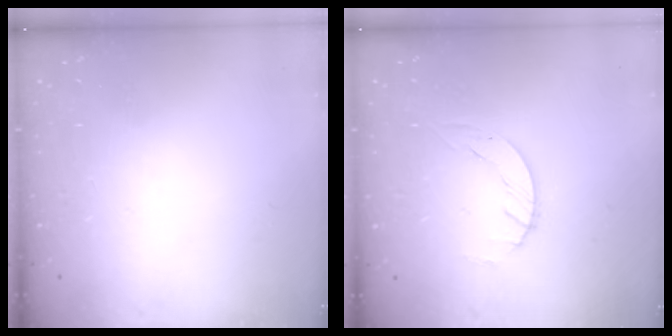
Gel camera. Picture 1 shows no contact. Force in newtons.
{"total": 1.5, "press": 1.5, "slide": 0.2}